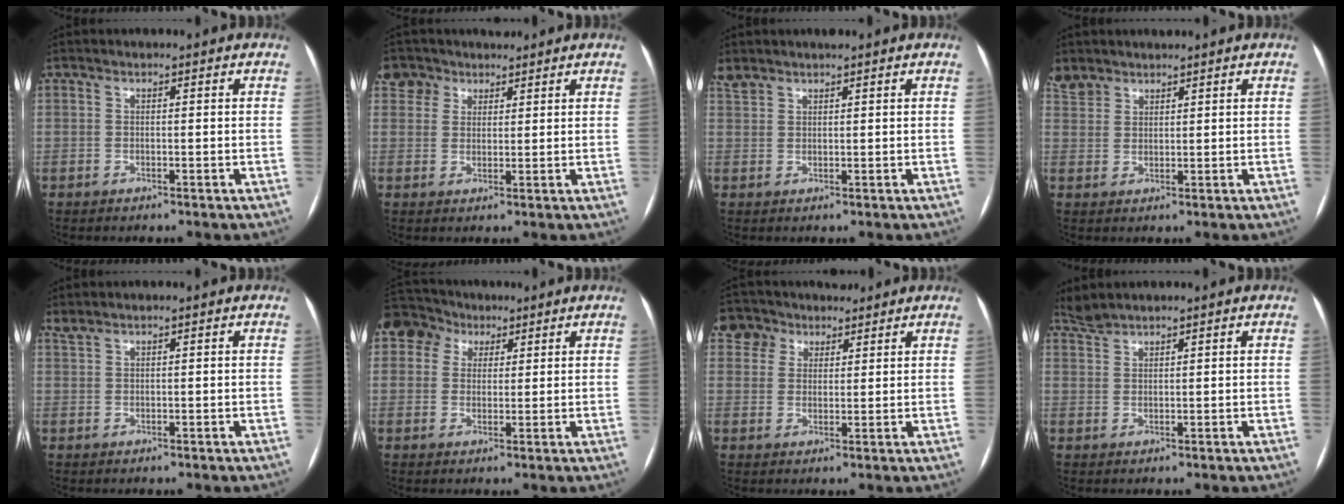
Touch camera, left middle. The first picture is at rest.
{"total": 4.6, "force": [3.0, 3.5, -0.1], "torque": [0.000, 0.022, 0.052]}
{"total": 2.9, "force": [2.6, 0.9, 0.9], "torque": [-0.022, 0.015, 0.050]}
{"total": 4.3, "force": [3.5, 2.4, 0.3], "torque": [-0.005, 0.016, 0.071]}
{"total": 0.9, "force": [0.9, 0.0, 0.3], "torque": [-0.011, 0.012, 0.025]}
{"total": 6.6, "force": [3.4, 5.4, 1.6], "torque": [-0.037, 0.036, 0.064]}
{"total": 5.7, "force": [3.8, 4.2, 0.3], "torque": [-0.015, 0.028, 0.071]}
{"total": 2.0, "force": [2.0, -0.3, -0.1], "torque": [-0.004, 0.011, 0.049]}